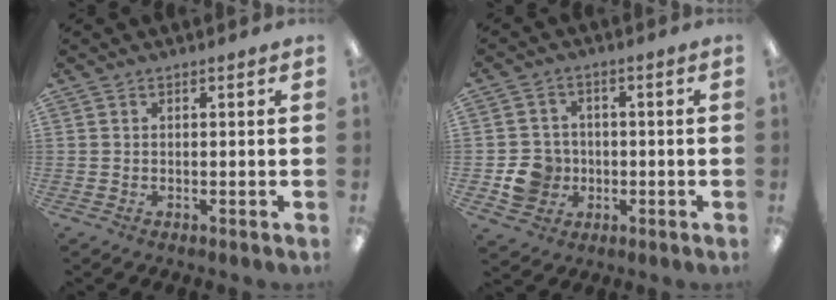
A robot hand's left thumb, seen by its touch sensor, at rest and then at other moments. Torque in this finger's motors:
{"motor_torque": [-0.37, 0.40, 0.05, -0.04, 0.03]}